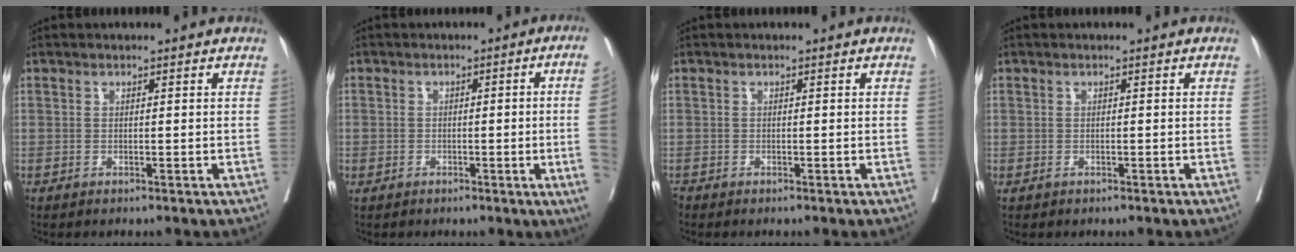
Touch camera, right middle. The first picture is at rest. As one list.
[{"total": 6.9, "force": [-1.0, -1.2, 6.7], "torque": [-0.074, -0.002, -0.014]}, {"total": 0.9, "force": [-0.8, 0.4, 0.2], "torque": [-0.005, -0.004, -0.013]}, {"total": 0.0}]